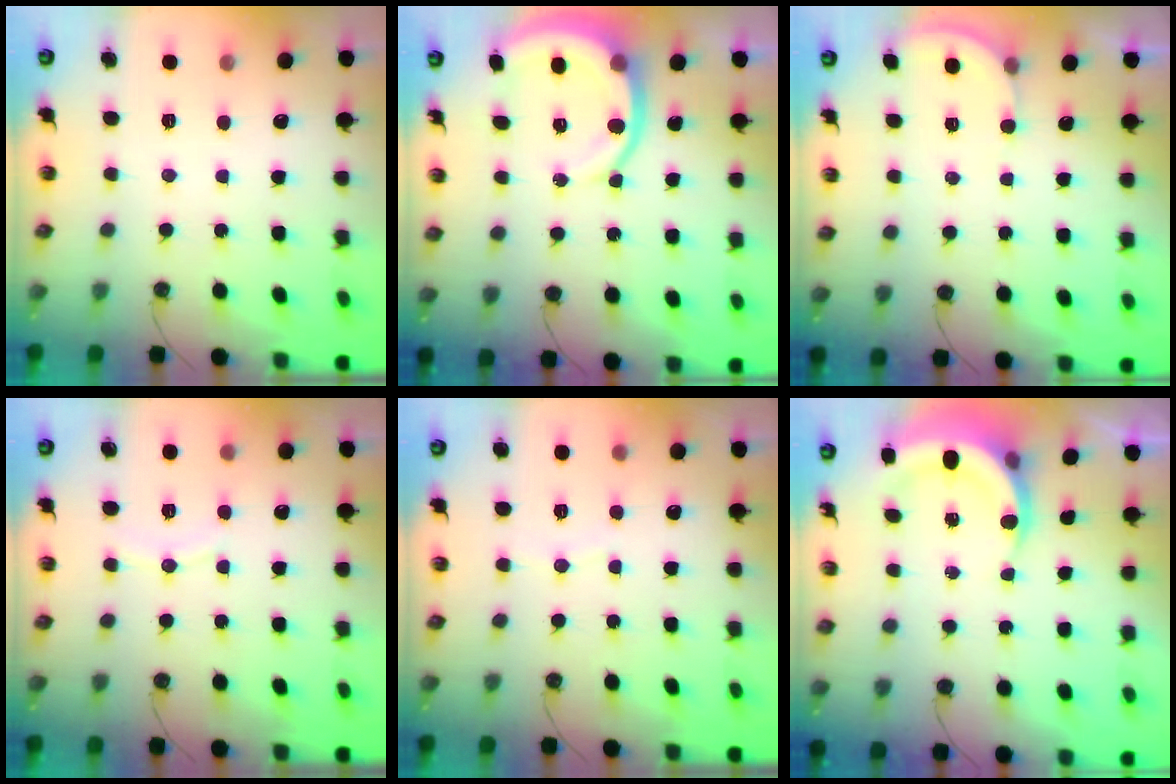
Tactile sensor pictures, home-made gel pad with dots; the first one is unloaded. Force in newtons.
{"total": 9.5, "press": 9.5, "slide": 1.2}
{"total": 2.7, "press": 2.7, "slide": 0.1}
{"total": 6.4, "press": 6.3, "slide": 0.4}
{"total": 3.3, "press": 3.3, "slide": 0.4}
{"total": 6.3, "press": 6.0, "slide": 2.0}